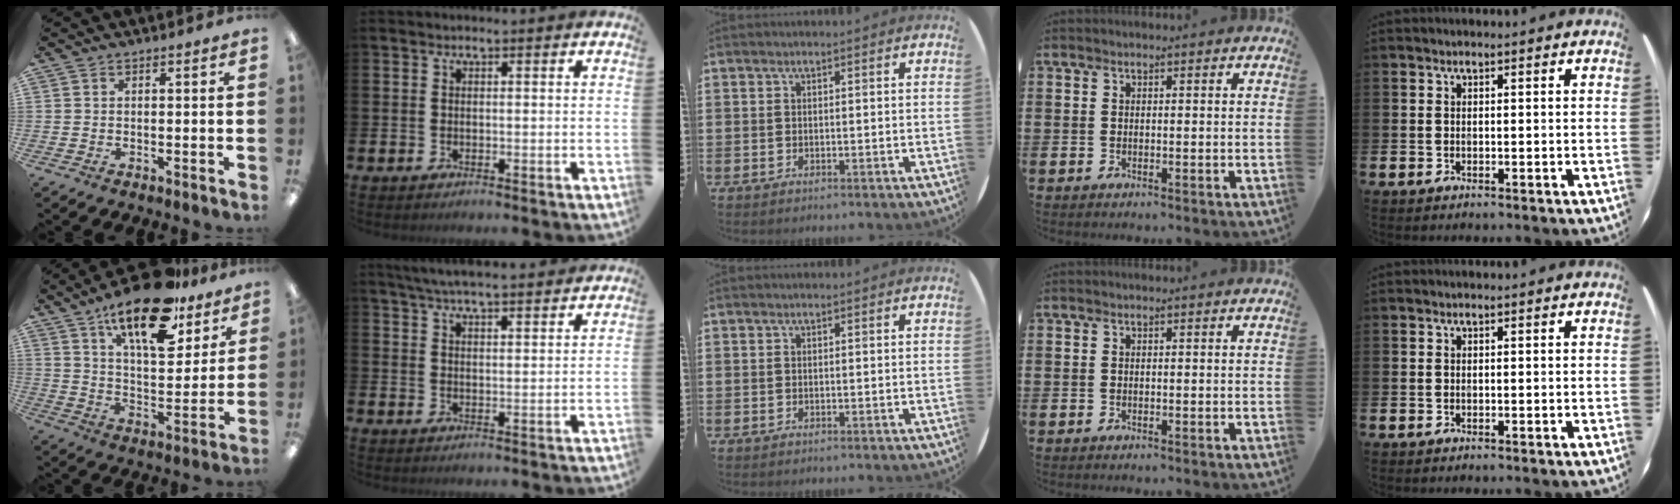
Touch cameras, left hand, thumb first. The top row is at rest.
{"thumb": {"total": 19.8, "force": [13.8, 7.5, 12.1], "torque": [-0.197, -0.076, 0.230]}, "index": {"total": 5.5, "force": [5.3, 0.2, 1.4], "torque": [-0.045, -0.021, 0.098]}}